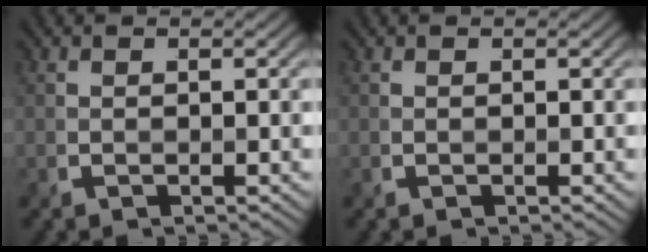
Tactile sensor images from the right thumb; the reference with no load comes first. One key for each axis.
{"total": 0.0}